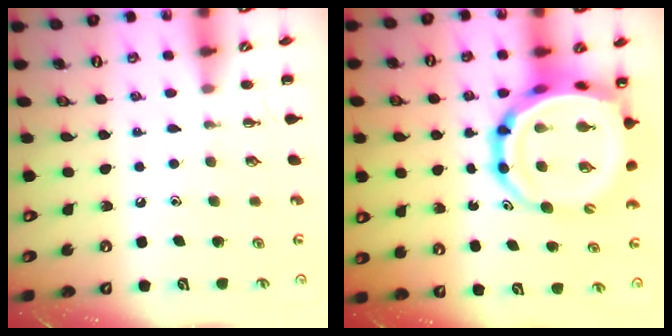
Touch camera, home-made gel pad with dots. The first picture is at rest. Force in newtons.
{"total": 17.7, "press": 17.1, "slide": 4.7}